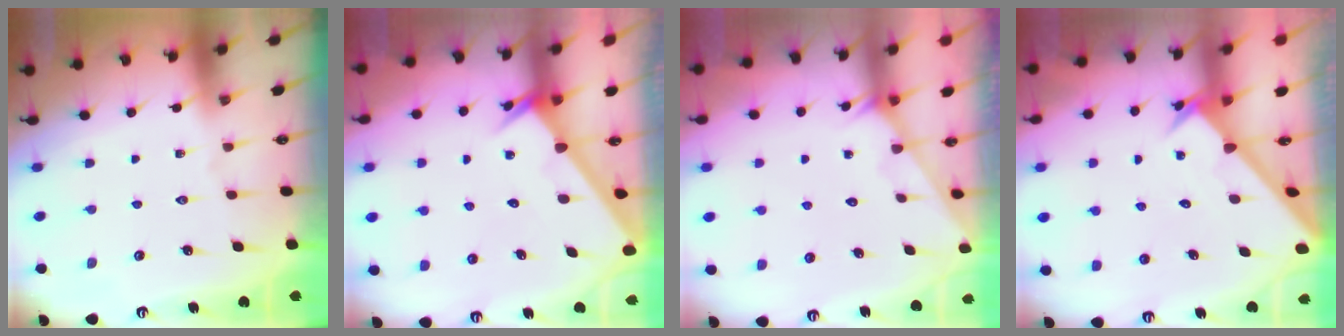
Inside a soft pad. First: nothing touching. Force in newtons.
{"total": 2.6, "press": 2.6, "slide": 0.0}
{"total": 1.3, "press": 1.3, "slide": 0.1}
{"total": 2.5, "press": 2.5, "slide": 0.2}